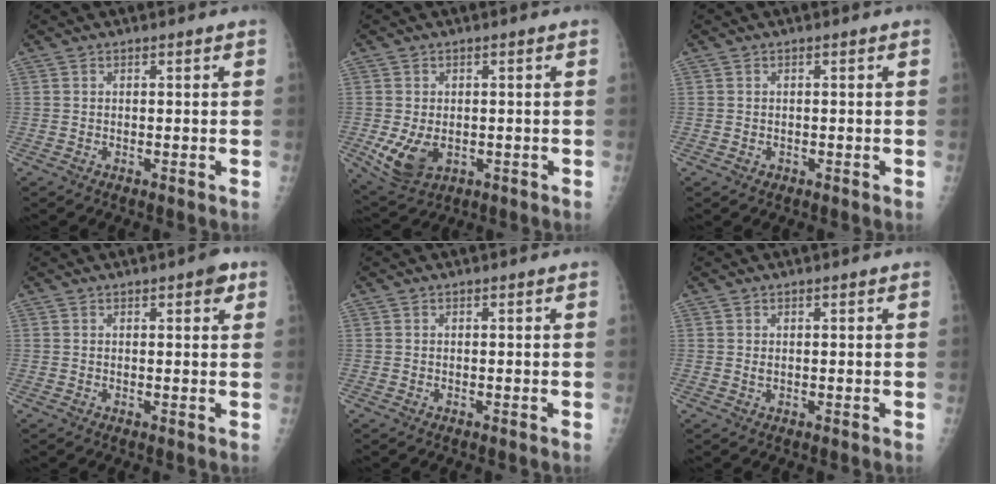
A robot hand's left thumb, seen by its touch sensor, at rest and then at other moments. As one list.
[{"total": 7.3, "force": [-1.5, 4.8, 5.2], "torque": [-0.095, -0.003, -0.013]}, {"total": 0.7, "force": [-0.3, 0.6, 0.2], "torque": [-0.001, 0.005, -0.003]}, {"total": 2.9, "force": [1.5, 1.1, 2.2], "torque": [-0.019, -0.002, 0.013]}, {"total": 0.0}, {"total": 0.9, "force": [0.3, 0.4, 0.8], "torque": [-0.013, 0.003, 0.009]}]